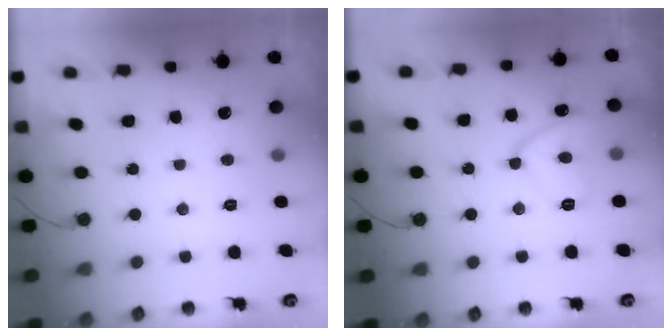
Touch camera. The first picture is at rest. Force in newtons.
{"total": 9.8, "press": 9.8, "slide": 0.8}